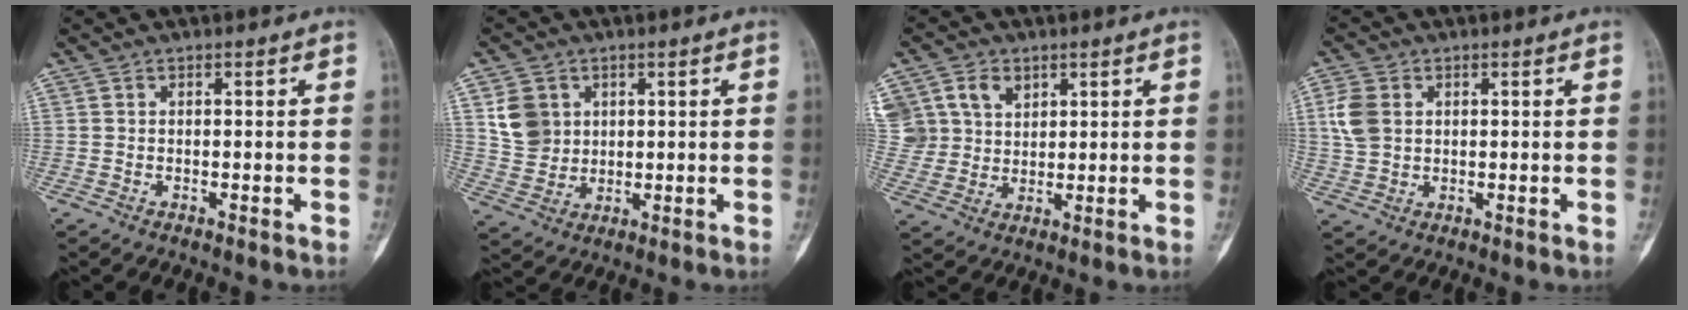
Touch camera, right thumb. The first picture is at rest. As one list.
[{"total": 7.4, "force": [2.5, 6.2, 3.2], "torque": [-0.041, -0.007, 0.057]}, {"total": 12.7, "force": [5.3, 10.4, 5.0], "torque": [-0.099, 0.007, 0.113]}, {"total": 6.2, "force": [1.4, 4.6, 3.9], "torque": [-0.083, 0.002, 0.030]}]